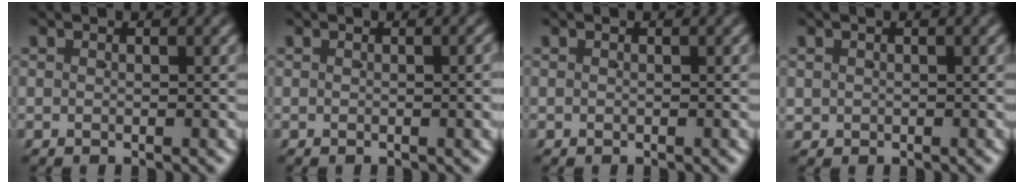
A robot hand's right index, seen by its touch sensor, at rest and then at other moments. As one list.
[{"total": 0.6, "force": [0.0, -0.3, 0.6], "torque": [-0.007, 0.005, -0.001]}, {"total": 0.0}, {"total": 0.8, "force": [0.1, 0.7, 0.2], "torque": [-0.004, 0.000, 0.007]}]